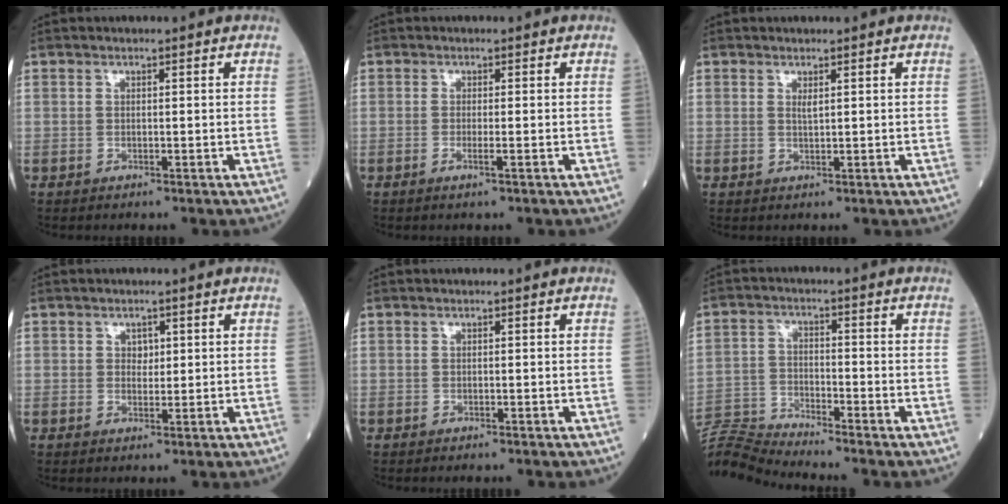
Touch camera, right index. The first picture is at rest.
{"total": 1.3, "force": [-0.6, -0.2, 1.2], "torque": [-0.025, -0.004, -0.010]}
{"total": 0.9, "force": [0.5, 0.2, 0.8], "torque": [-0.019, -0.005, 0.009]}
{"total": 1.7, "force": [0.6, 1.2, 1.0], "torque": [-0.010, -0.004, 0.009]}
{"total": 0.0}
{"total": 7.7, "force": [-7.4, -2.3, -0.3], "torque": [-0.006, -0.002, -0.146]}